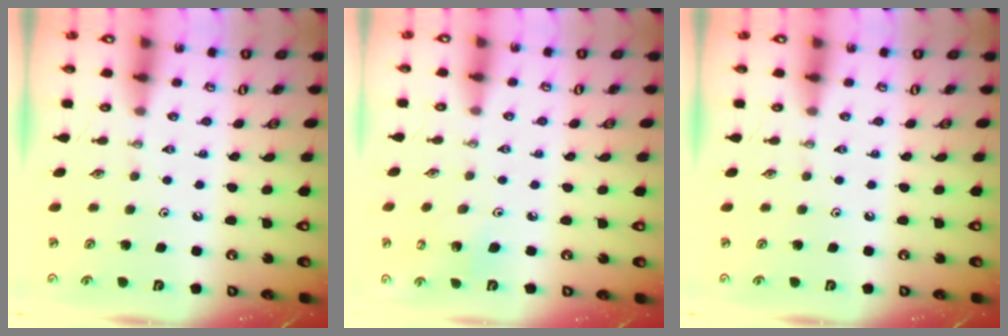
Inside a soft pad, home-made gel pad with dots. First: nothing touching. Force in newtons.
{"total": 5.2, "press": 5.1, "slide": 1.2}
{"total": 0.0}